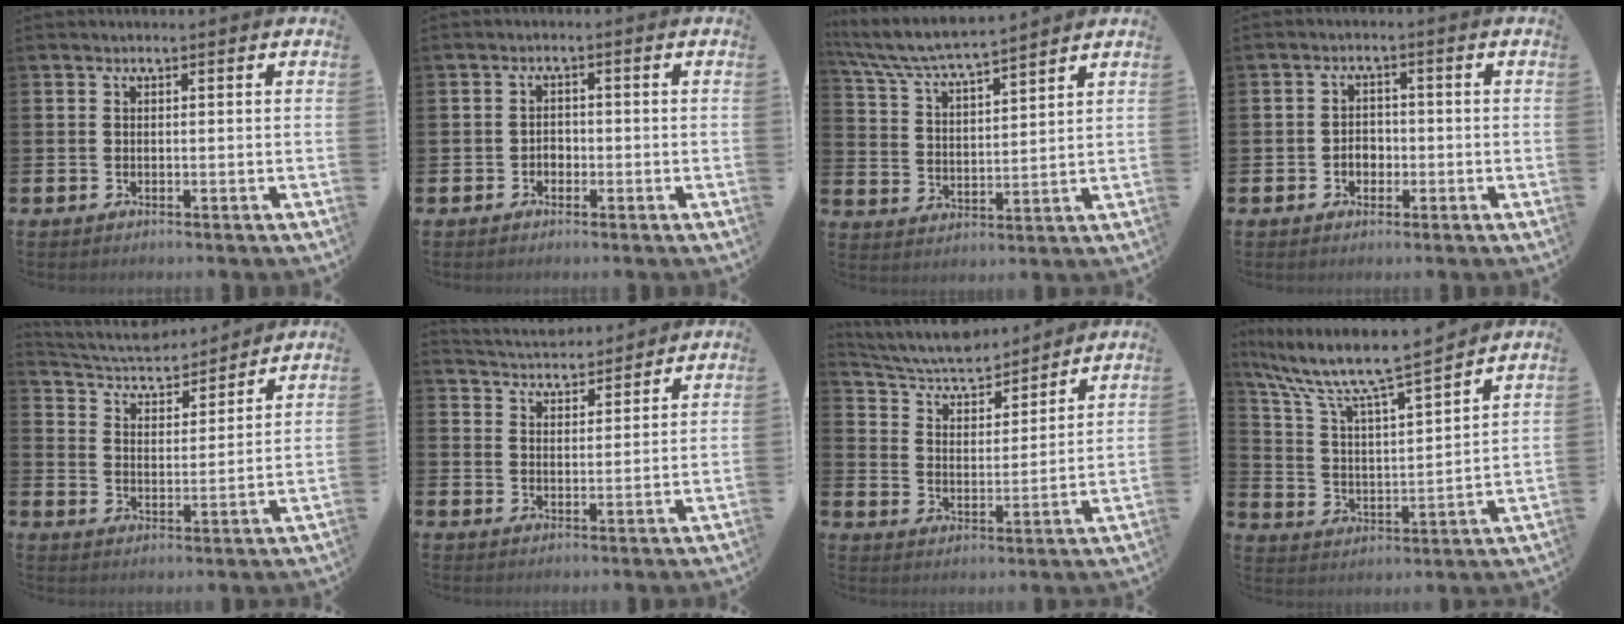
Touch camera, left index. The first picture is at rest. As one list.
[{"total": 1.5, "force": [-0.8, 1.2, 0.4], "torque": [-0.010, 0.004, -0.019]}, {"total": 6.5, "force": [6.2, 0.2, 1.8], "torque": [-0.064, -0.041, 0.107]}, {"total": 2.5, "force": [-0.8, 2.0, 1.3], "torque": [-0.018, 0.002, -0.020]}, {"total": 5.7, "force": [5.4, 1.5, 1.0], "torque": [-0.053, -0.038, 0.094]}, {"total": 4.5, "force": [4.4, 0.7, -0.3], "torque": [-0.010, -0.027, 0.078]}, {"total": 6.9, "force": [6.5, 1.6, 1.7], "torque": [-0.070, -0.043, 0.115]}, {"total": 10.1, "force": [9.0, 0.9, 4.4], "torque": [-0.128, -0.056, 0.152]}]